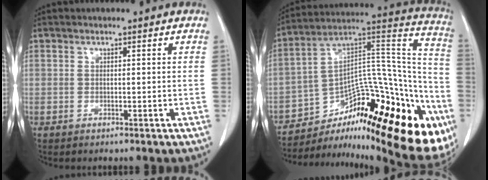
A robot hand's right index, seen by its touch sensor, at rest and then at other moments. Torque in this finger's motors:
{"motor_torque": [1.08, -1.06, 0.22, 0.02]}